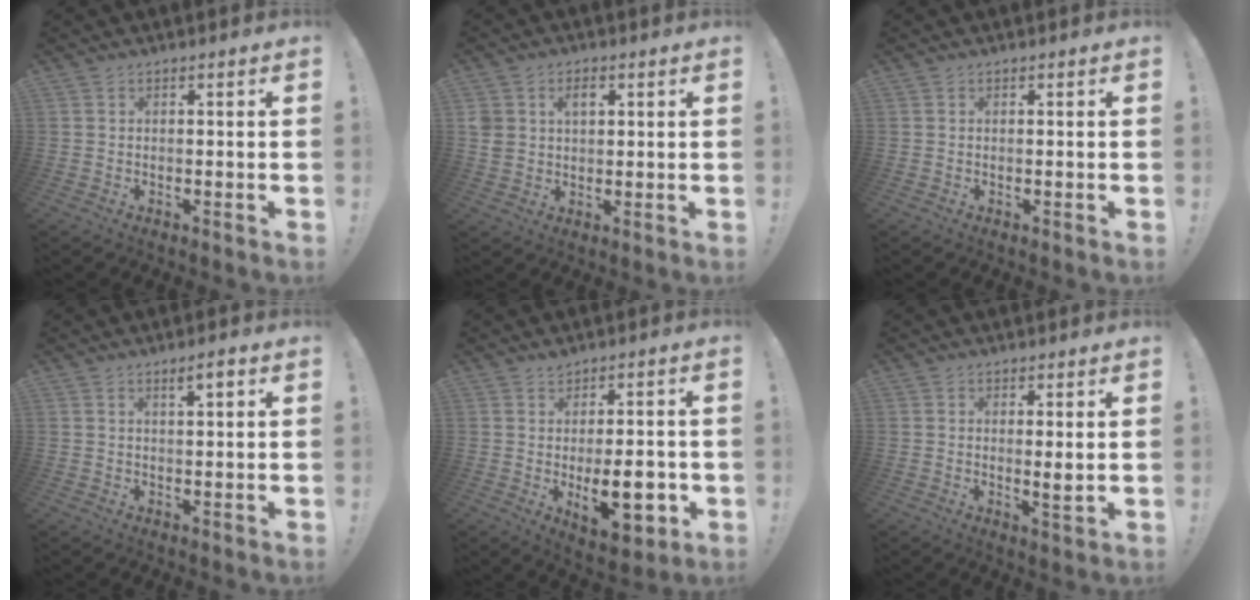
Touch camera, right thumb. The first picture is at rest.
{"total": 5.3, "force": [1.8, 4.2, 2.7], "torque": [-0.050, 0.005, 0.034]}
{"total": 0.0}
{"total": 3.0, "force": [1.7, 0.6, 2.4], "torque": [-0.035, -0.005, 0.024]}
{"total": 11.5, "force": [-2.0, 5.0, 10.1], "torque": [-0.138, -0.004, -0.030]}
{"total": 3.1, "force": [0.8, 0.1, 3.0], "torque": [-0.040, -0.016, 0.010]}